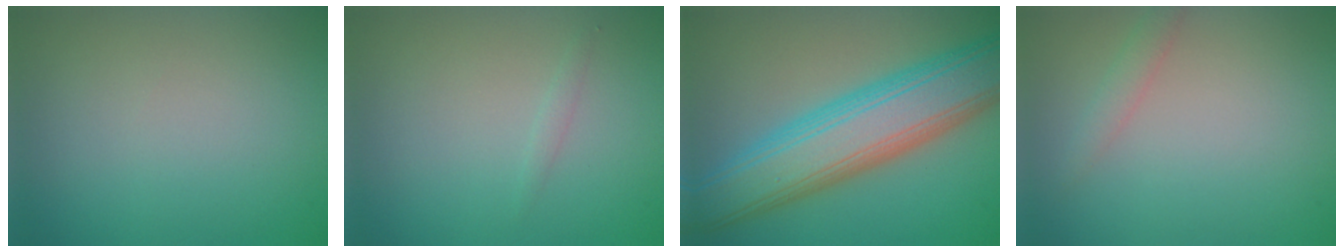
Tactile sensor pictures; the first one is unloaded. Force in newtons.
{"total": 0.6, "press": 0.6, "slide": 0.0}
{"total": 10.4, "press": 10.4, "slide": 0.2}
{"total": 1.3, "press": 1.3, "slide": 0.1}